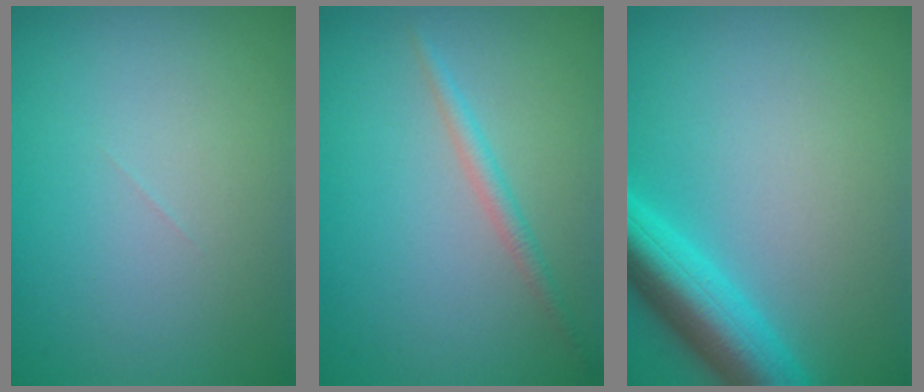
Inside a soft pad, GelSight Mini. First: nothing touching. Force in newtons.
{"total": 1.5, "press": 1.5, "slide": 0.1}
{"total": 6.2, "press": 6.2, "slide": 0.4}